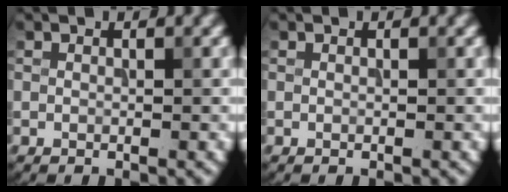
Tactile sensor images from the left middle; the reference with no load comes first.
{"total": 0.0}